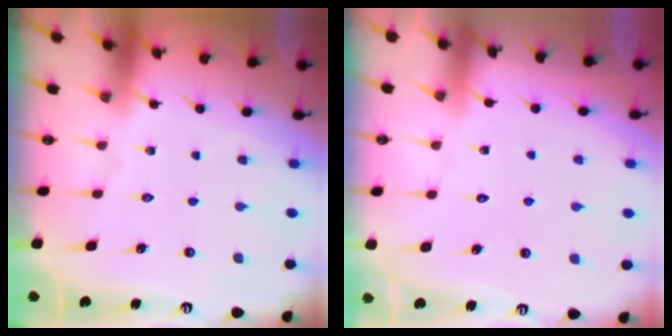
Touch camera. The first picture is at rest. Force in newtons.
{"total": 3.7, "press": 3.7, "slide": 0.3}